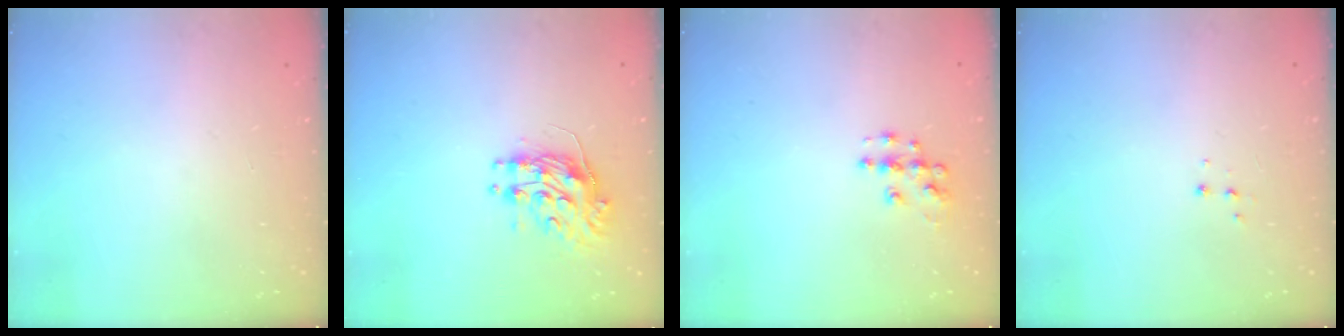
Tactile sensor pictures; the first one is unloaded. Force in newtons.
{"total": 9.8, "press": 9.8, "slide": 0.7}
{"total": 7.0, "press": 7.0, "slide": 0.4}
{"total": 3.3, "press": 3.3, "slide": 0.5}